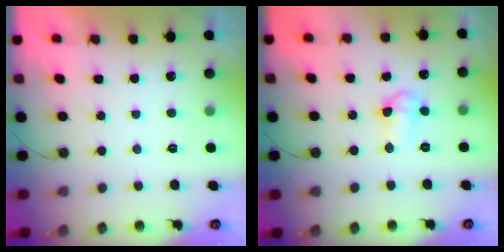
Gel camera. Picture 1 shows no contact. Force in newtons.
{"total": 6.1, "press": 6.0, "slide": 1.0}